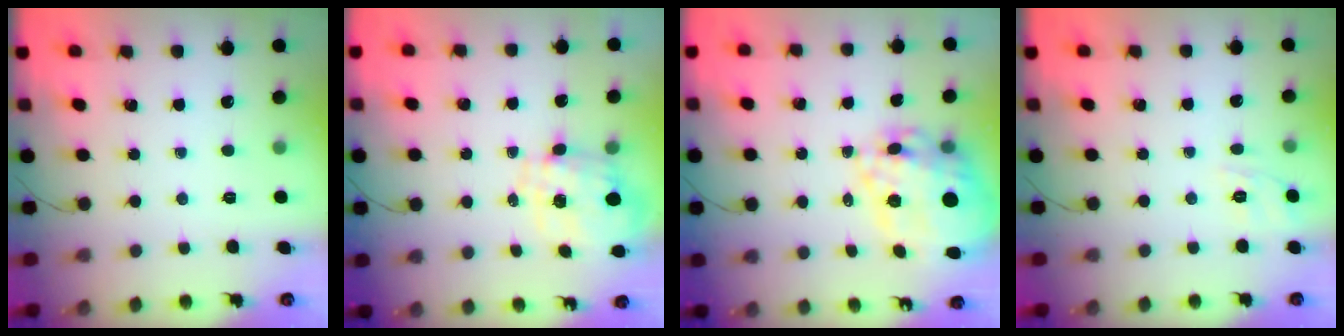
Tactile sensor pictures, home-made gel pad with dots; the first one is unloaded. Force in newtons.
{"total": 1.5, "press": 1.5, "slide": 0.4}
{"total": 21.7, "press": 21.1, "slide": 5.0}
{"total": 7.4, "press": 7.2, "slide": 1.8}